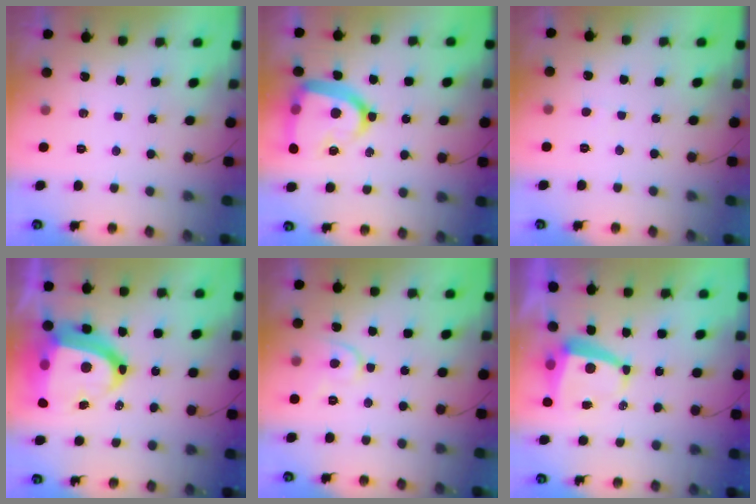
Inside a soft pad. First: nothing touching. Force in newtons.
{"total": 19.2, "press": 19.1, "slide": 1.7}
{"total": 2.2, "press": 2.2, "slide": 0.2}
{"total": 22.5, "press": 22.3, "slide": 3.1}
{"total": 6.9, "press": 6.8, "slide": 0.8}
{"total": 5.3, "press": 5.2, "slide": 0.7}